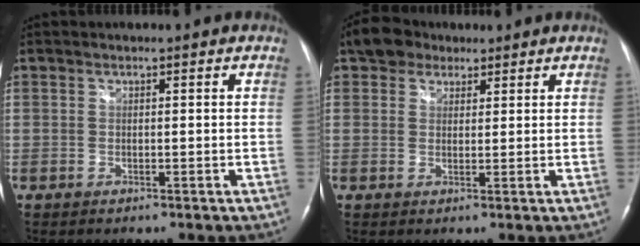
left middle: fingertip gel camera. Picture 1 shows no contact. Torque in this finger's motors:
{"motor_torque": [0.40, -0.23, 0.00, 0.00]}